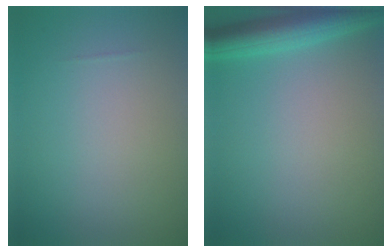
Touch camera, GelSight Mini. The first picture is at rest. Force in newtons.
{"total": 4.5, "press": 4.5, "slide": 0.2}